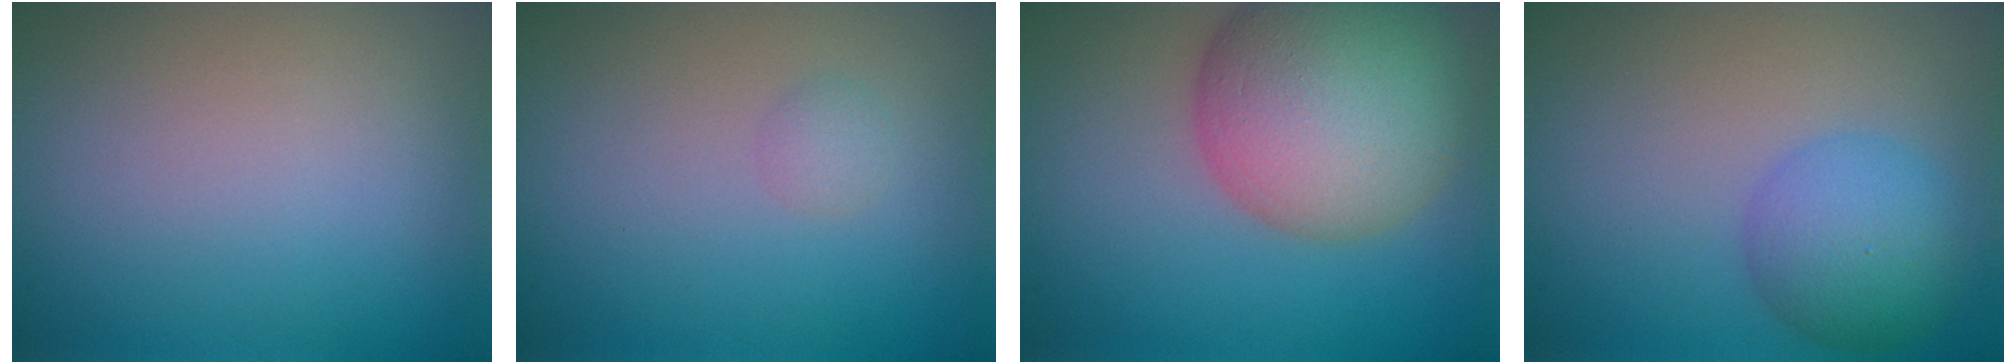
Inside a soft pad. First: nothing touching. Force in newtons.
{"total": 1.0, "press": 1.0, "slide": 0.0}
{"total": 11.1, "press": 11.1, "slide": 0.7}
{"total": 4.4, "press": 4.4, "slide": 0.2}